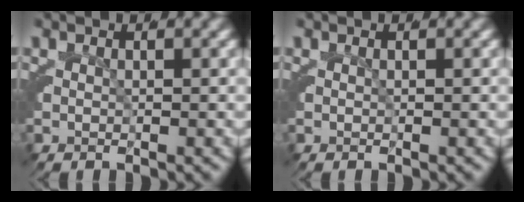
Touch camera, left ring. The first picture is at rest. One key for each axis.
{"total": 0.0}